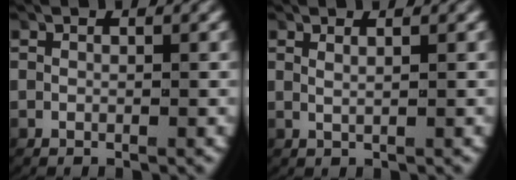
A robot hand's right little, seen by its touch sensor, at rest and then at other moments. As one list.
[{"total": 1.0, "force": [0.6, -0.5, 0.6], "torque": [-0.019, -0.005, 0.017]}]